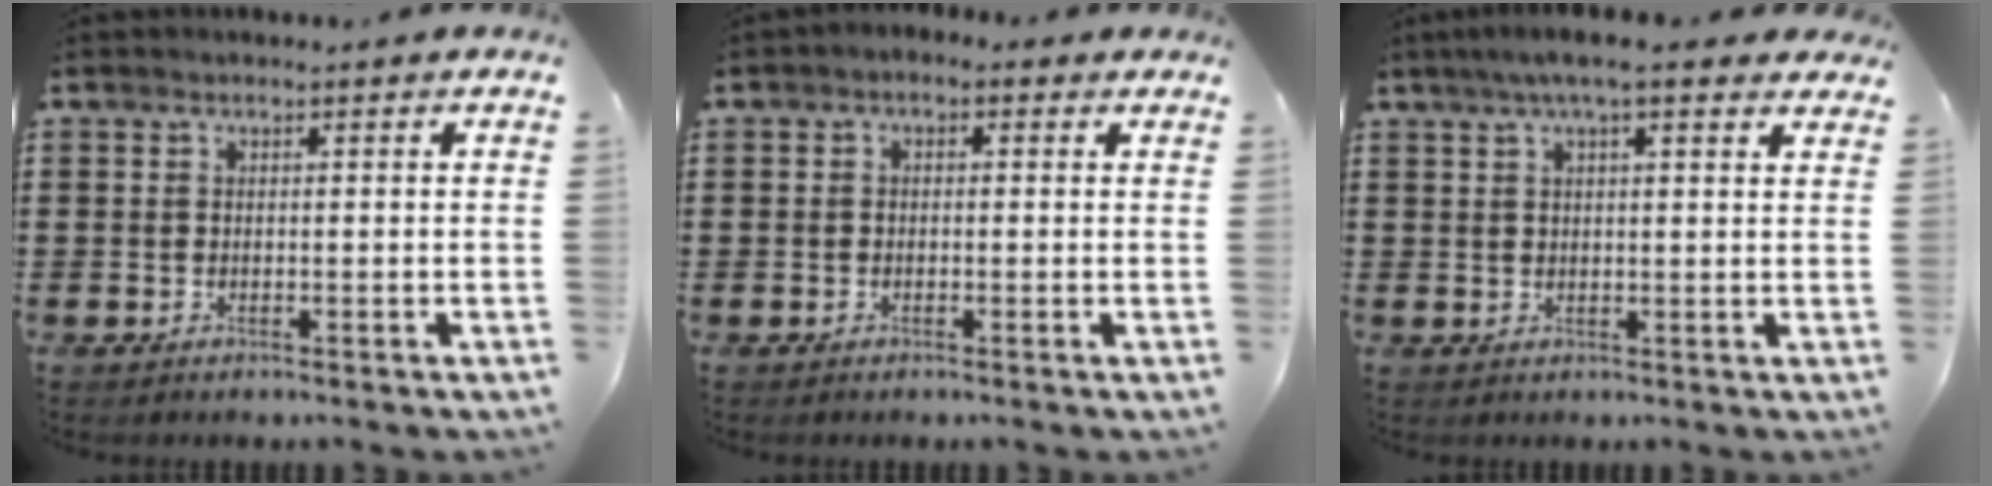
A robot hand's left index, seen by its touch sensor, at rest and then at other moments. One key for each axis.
{"total": 1.1, "fx": -0.6, "fy": 0.7, "fz": 0.5, "tx": -0.013, "ty": 0.004, "tz": -0.013}
{"total": 5.7, "fx": 4.0, "fy": 0.8, "fz": 4.0, "tx": -0.085, "ty": 0.004, "tz": 0.070}